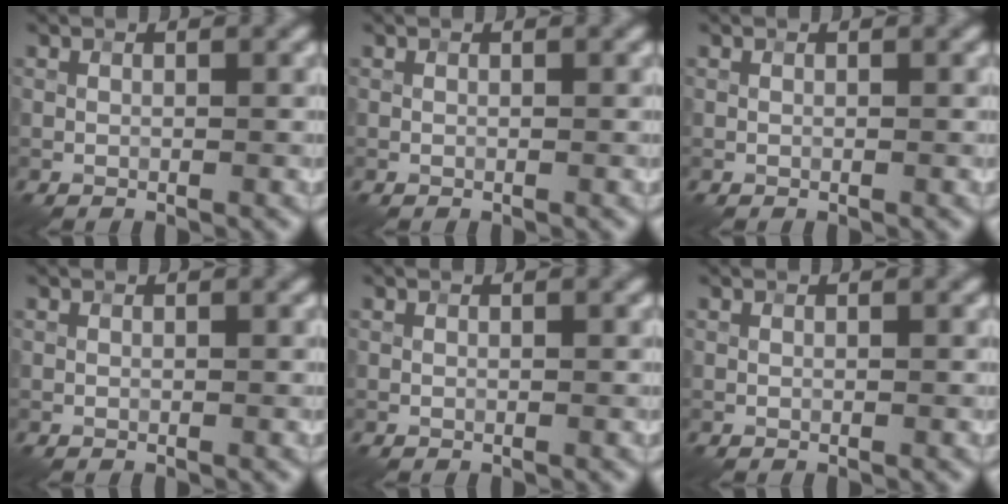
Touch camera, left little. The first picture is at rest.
{"total": 0.0}
{"total": 0.0}
{"total": 0.0}
{"total": 0.0}
{"total": 0.0}